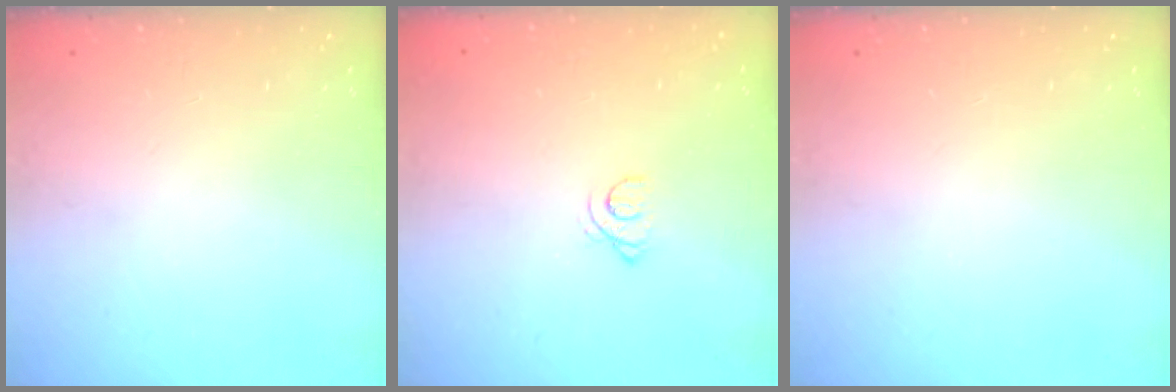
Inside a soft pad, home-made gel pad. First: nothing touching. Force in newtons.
{"total": 1.6, "press": 1.6, "slide": 0.2}
{"total": 0.0}